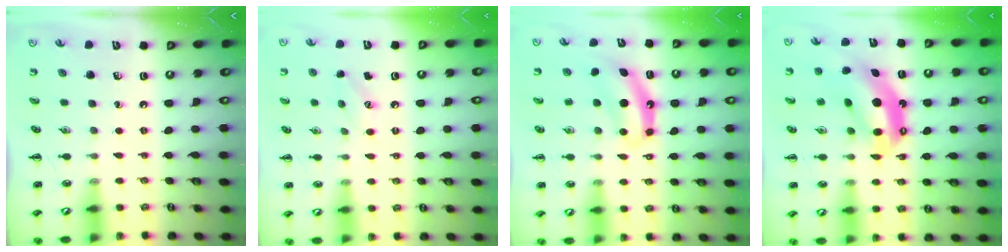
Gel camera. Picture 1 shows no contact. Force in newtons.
{"total": 7.4, "press": 7.2, "slide": 2.0}
{"total": 7.1, "press": 7.1, "slide": 0.5}
{"total": 12.6, "press": 12.2, "slide": 3.3}